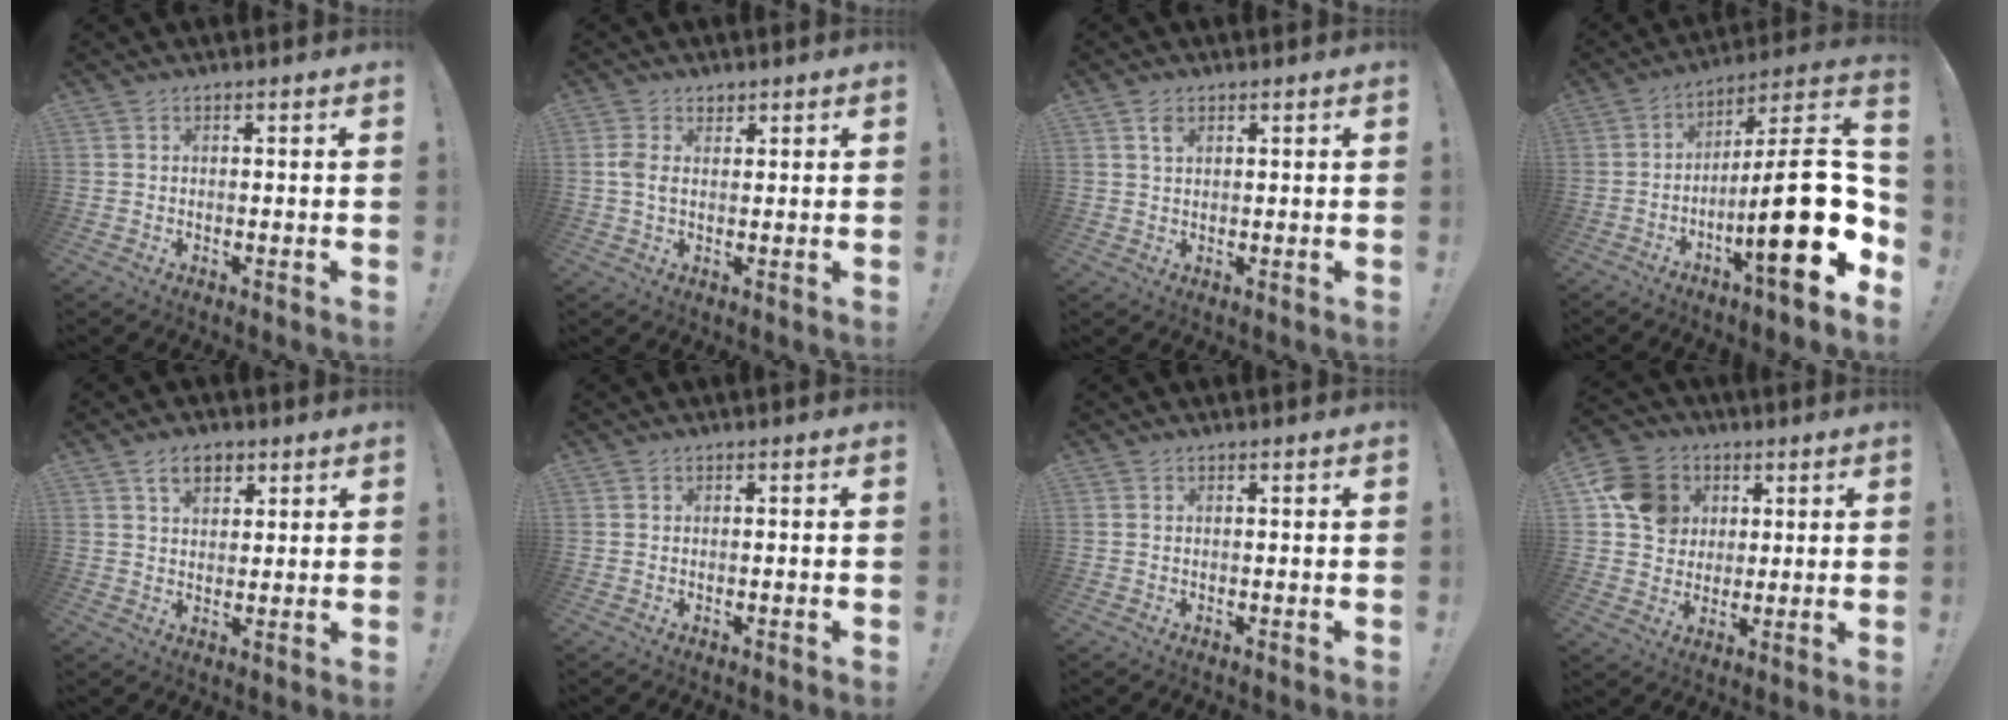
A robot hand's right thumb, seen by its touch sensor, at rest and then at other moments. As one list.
[{"total": 3.5, "force": [1.3, 2.2, 2.3], "torque": [-0.037, -0.002, 0.024]}, {"total": 2.8, "force": [1.6, 1.5, 1.7], "torque": [-0.026, -0.004, 0.026]}, {"total": 24.5, "force": [-5.3, 4.9, 23.5], "torque": [-0.370, 0.019, -0.083]}, {"total": 6.1, "force": [3.3, 3.8, 3.4], "torque": [-0.055, -0.002, 0.060]}, {"total": 0.6, "force": [-0.6, 0.1, 0.2], "torque": [-0.006, 0.001, -0.009]}, {"total": 0.0}, {"total": 12.9, "force": [4.1, 11.3, 4.8], "torque": [-0.049, -0.006, 0.082]}]